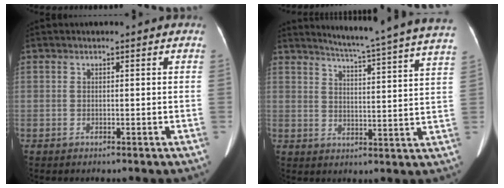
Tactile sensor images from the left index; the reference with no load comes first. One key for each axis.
{"total": 20.5, "fx": 18.8, "fy": -2.0, "fz": 8.1, "tx": -0.130, "ty": -0.072, "tz": 0.227}